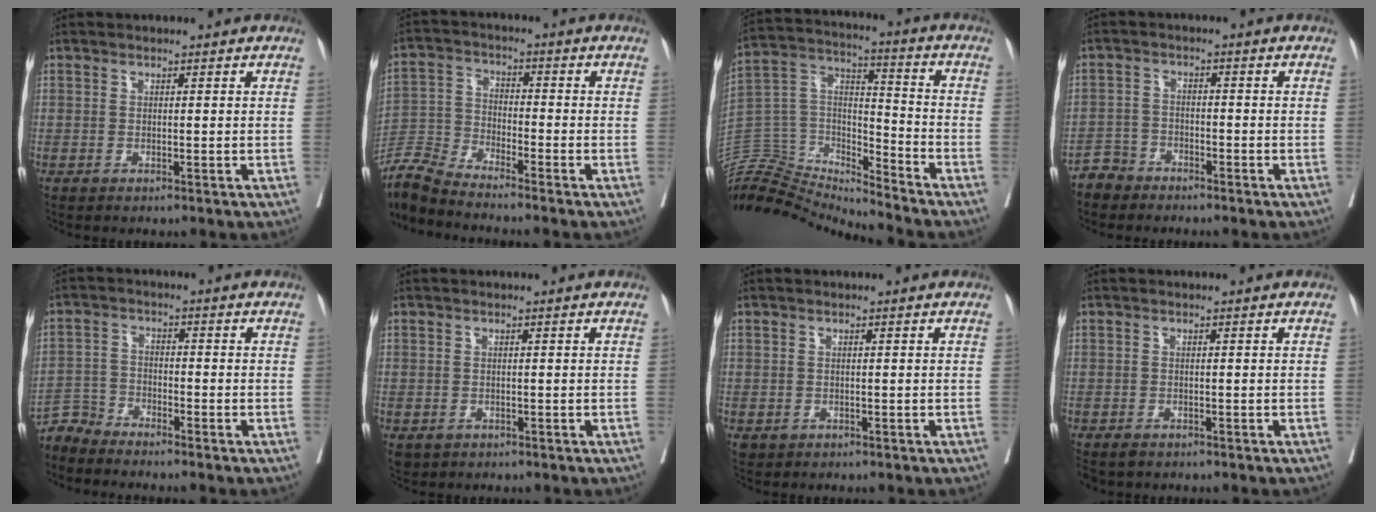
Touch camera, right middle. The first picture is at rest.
{"total": 7.1, "force": [-7.0, -0.7, 1.4], "torque": [-0.030, -0.012, -0.141]}
{"total": 16.7, "force": [-16.7, 0.3, 1.1], "torque": [-0.015, 0.057, -0.304]}
{"total": 3.4, "force": [-3.0, 1.6, -0.5], "torque": [0.008, 0.003, -0.059]}
{"total": 3.5, "force": [-3.4, 0.0, -0.9], "torque": [0.025, -0.009, -0.068]}
{"total": 1.5, "force": [-0.5, 1.3, 0.6], "torque": [-0.011, 0.000, 0.002]}
{"total": 1.0, "force": [-0.2, 0.9, 0.3], "torque": [-0.006, 0.002, 0.003]}
{"total": 1.8, "force": [-1.3, 1.0, 0.6], "torque": [-0.013, -0.003, -0.018]}